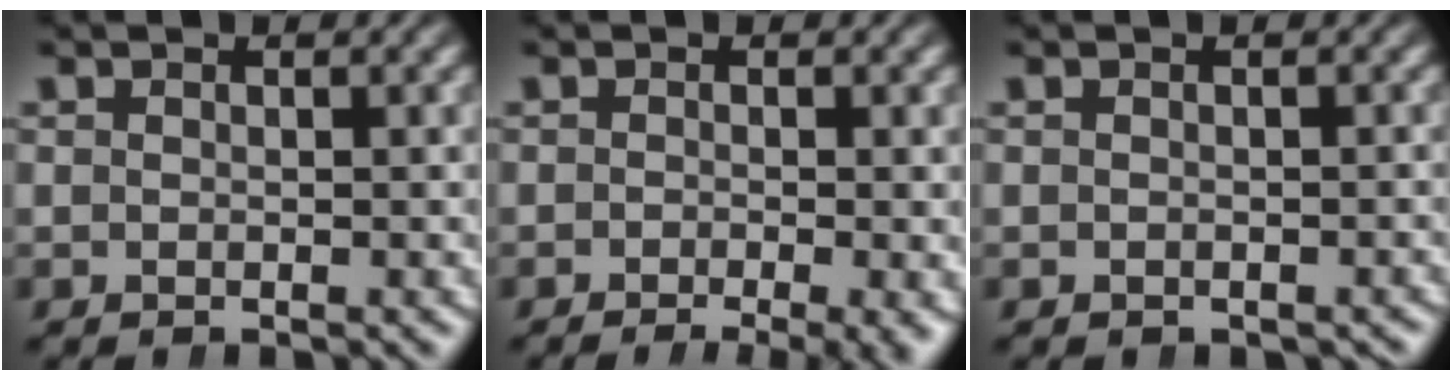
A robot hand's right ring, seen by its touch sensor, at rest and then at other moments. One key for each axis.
{"total": 3.0, "fx": -2.3, "fy": 0.1, "fz": 2.0, "tx": -0.013, "ty": -0.004, "tz": -0.032}
{"total": 0.7, "fx": -0.6, "fy": 0.4, "fz": -0.2, "tx": 0.002, "ty": -0.006, "tz": -0.004}